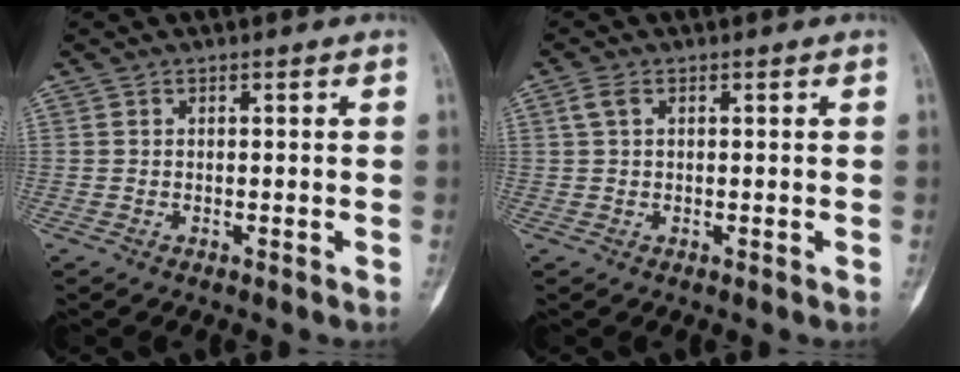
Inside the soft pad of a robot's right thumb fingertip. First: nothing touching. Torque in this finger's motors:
{"motor_torque": [-0.78, 0.61, 0.14, 0.23, 0.01]}